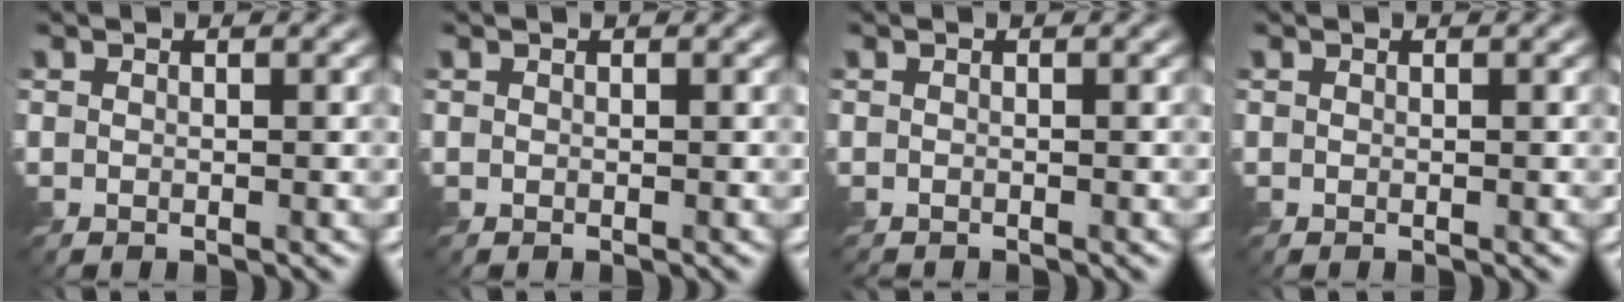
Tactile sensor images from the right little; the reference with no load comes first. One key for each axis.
{"total": 0.0}
{"total": 0.8, "fx": -0.8, "fy": 0.0, "fz": 0.0, "tx": 0.003, "ty": -0.005, "tz": -0.013}
{"total": 0.0}